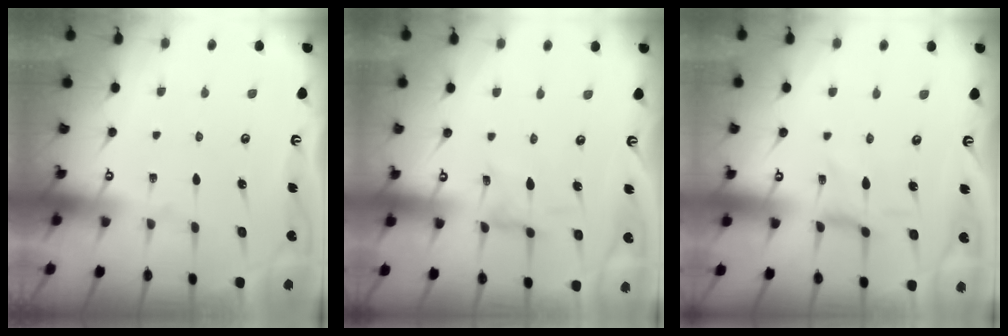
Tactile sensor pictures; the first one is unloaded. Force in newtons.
{"total": 1.7, "press": 1.7, "slide": 0.0}
{"total": 0.0}